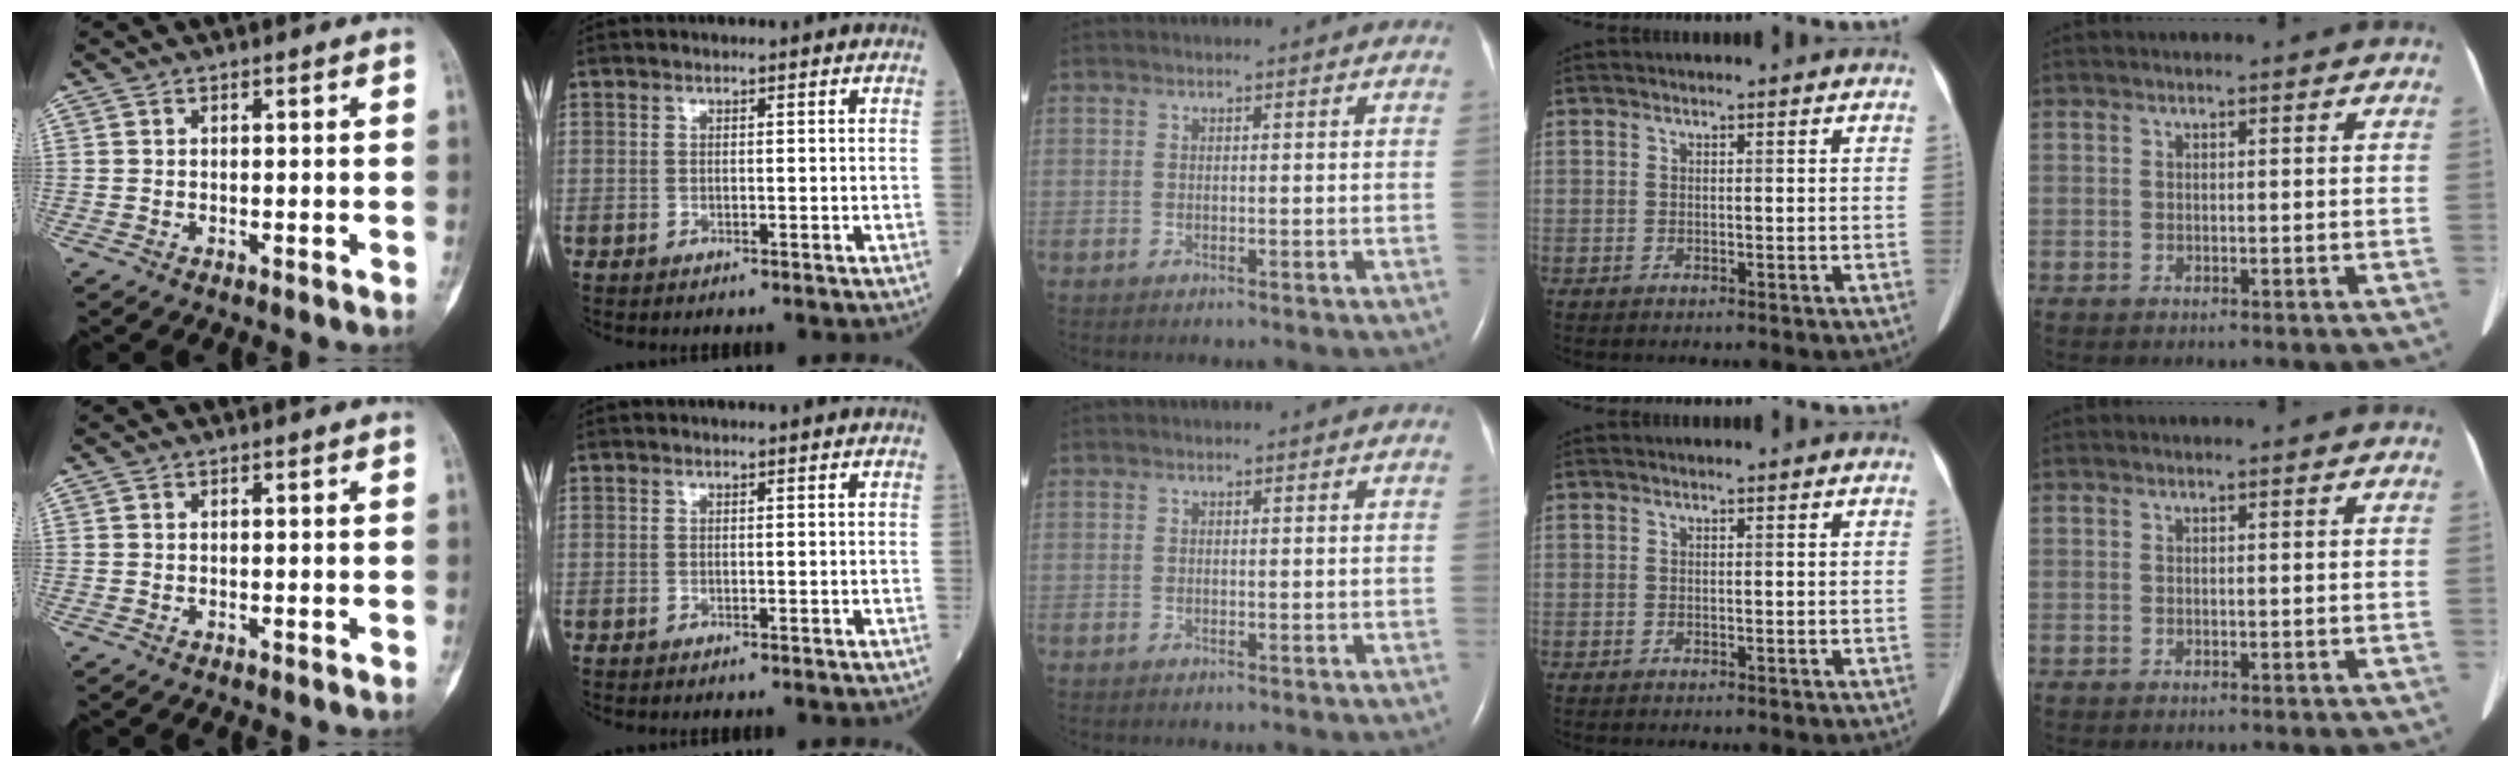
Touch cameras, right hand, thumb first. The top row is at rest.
{}